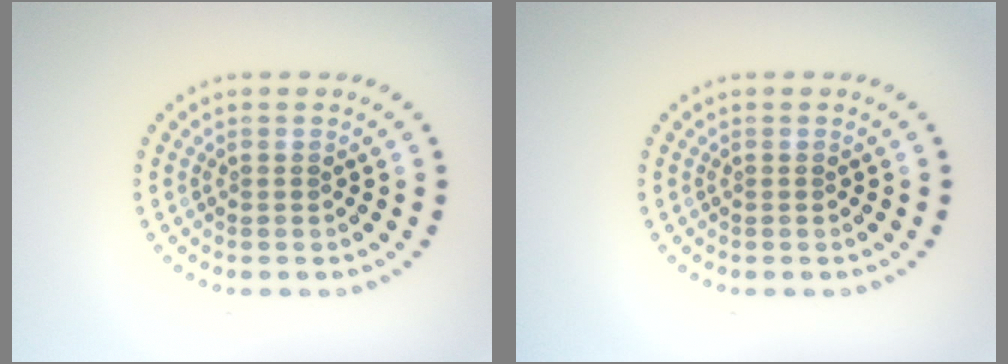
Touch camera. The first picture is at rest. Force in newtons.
{"total": 0.0}